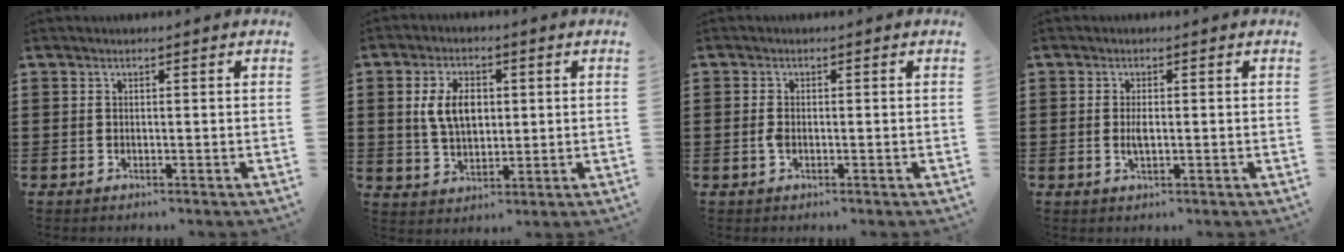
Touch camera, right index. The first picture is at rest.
{"total": 6.7, "force": [1.1, 4.0, 5.2], "torque": [-0.117, 0.007, 0.011]}
{"total": 1.5, "force": [-0.3, 0.8, 1.2], "torque": [-0.032, -0.002, -0.009]}
{"total": 2.2, "force": [-0.1, 0.8, 2.1], "torque": [-0.046, -0.003, -0.005]}